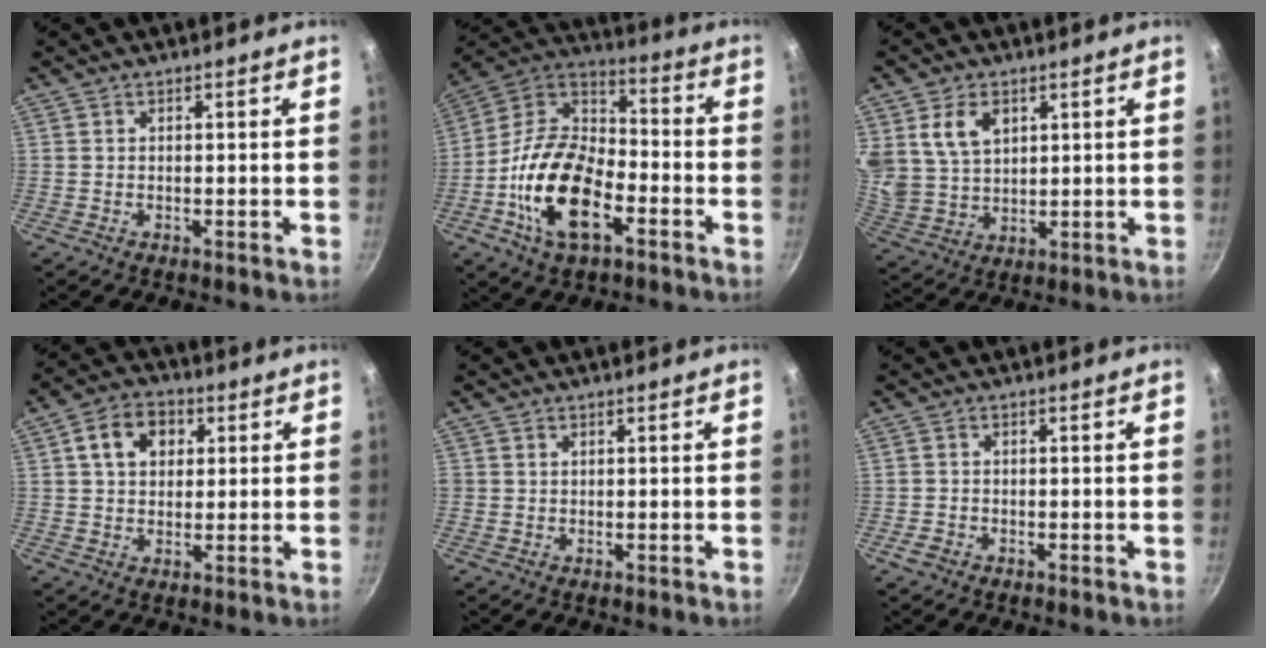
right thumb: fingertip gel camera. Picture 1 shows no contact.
{"total": 19.8, "force": [-7.2, 10.9, 14.9], "torque": [-0.260, 0.043, -0.152]}
{"total": 9.8, "force": [3.9, 6.9, 5.8], "torque": [-0.094, -0.020, 0.086]}
{"total": 8.5, "force": [2.5, 6.4, 5.0], "torque": [-0.060, 0.008, 0.032]}
{"total": 0.8, "force": [0.2, 0.7, 0.1], "torque": [0.003, 0.003, 0.002]}
{"total": 2.3, "force": [-1.3, 1.7, 0.9], "torque": [-0.017, 0.009, -0.023]}